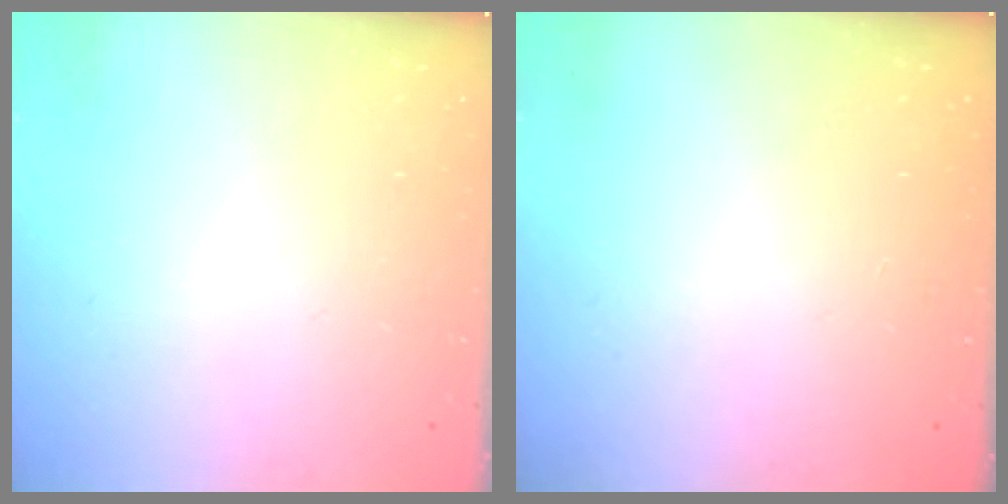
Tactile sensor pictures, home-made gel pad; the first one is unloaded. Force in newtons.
{"total": 0.0}